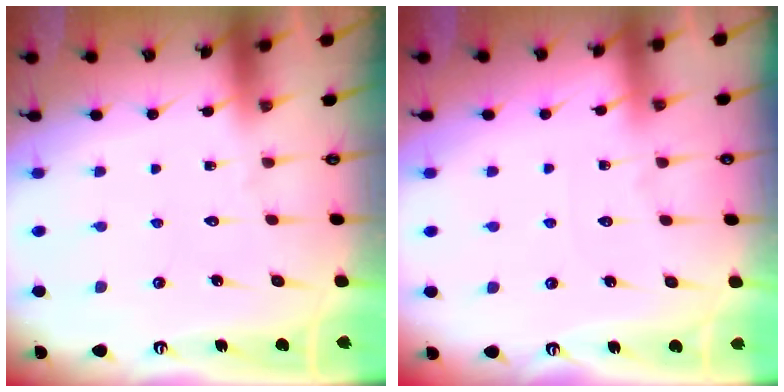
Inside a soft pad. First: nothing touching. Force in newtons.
{"total": 2.5, "press": 2.5, "slide": 0.5}